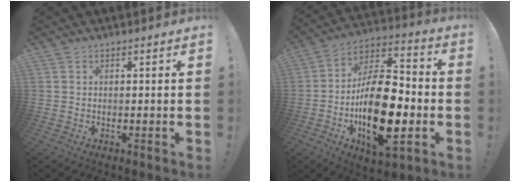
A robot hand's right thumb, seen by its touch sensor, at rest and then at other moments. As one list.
[{"total": 23.9, "force": [-5.9, 11.8, 19.9], "torque": [-0.346, 0.030, -0.086]}]